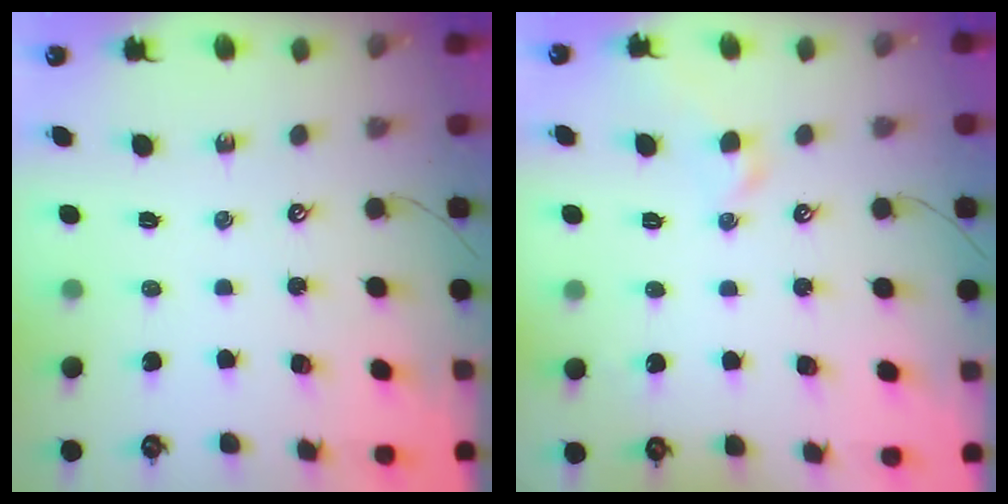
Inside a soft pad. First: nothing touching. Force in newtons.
{"total": 1.9, "press": 1.9, "slide": 0.5}